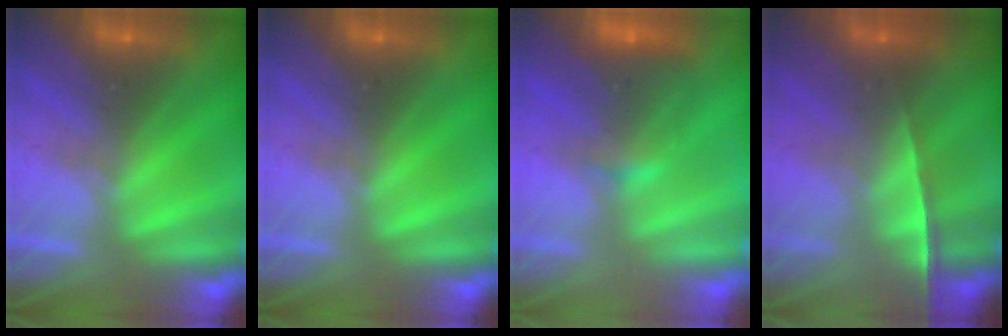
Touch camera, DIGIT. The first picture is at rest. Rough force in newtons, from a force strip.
{"total": 0.0}
{"total": 7.1}
{"total": 1.6}